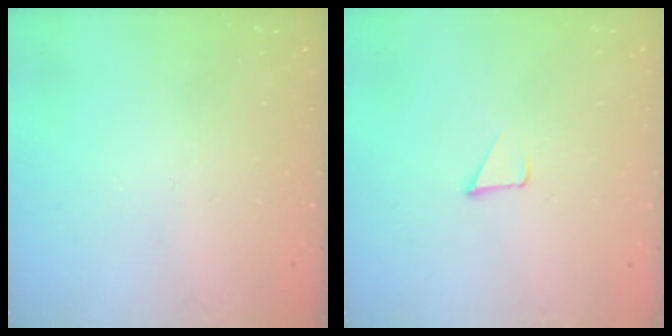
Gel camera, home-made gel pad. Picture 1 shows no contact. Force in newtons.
{"total": 1.5, "press": 1.5, "slide": 0.1}